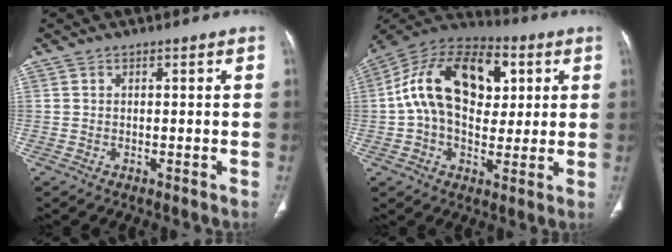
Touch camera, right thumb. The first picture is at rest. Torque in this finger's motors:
{"motor_torque": [2.42, 2.58, 1.36, -0.76, 0.26]}